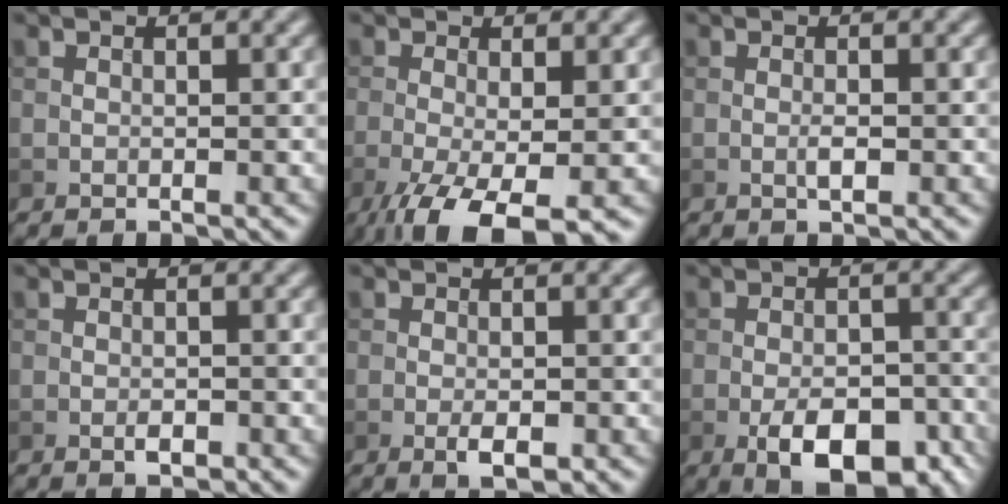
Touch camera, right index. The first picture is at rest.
{"total": 7.2, "force": [-3.4, 2.2, 5.9], "torque": [-0.121, -0.019, -0.056]}
{"total": 1.1, "force": [-0.2, 0.3, 1.0], "torque": [-0.022, -0.001, -0.005]}
{"total": 1.2, "force": [-0.5, 0.6, 0.9], "torque": [-0.014, -0.001, -0.008]}
{"total": 2.0, "force": [-0.7, 0.8, 1.7], "torque": [-0.031, -0.004, -0.010]}
{"total": 7.8, "force": [-3.8, 3.7, 5.7], "torque": [-0.087, -0.006, -0.057]}